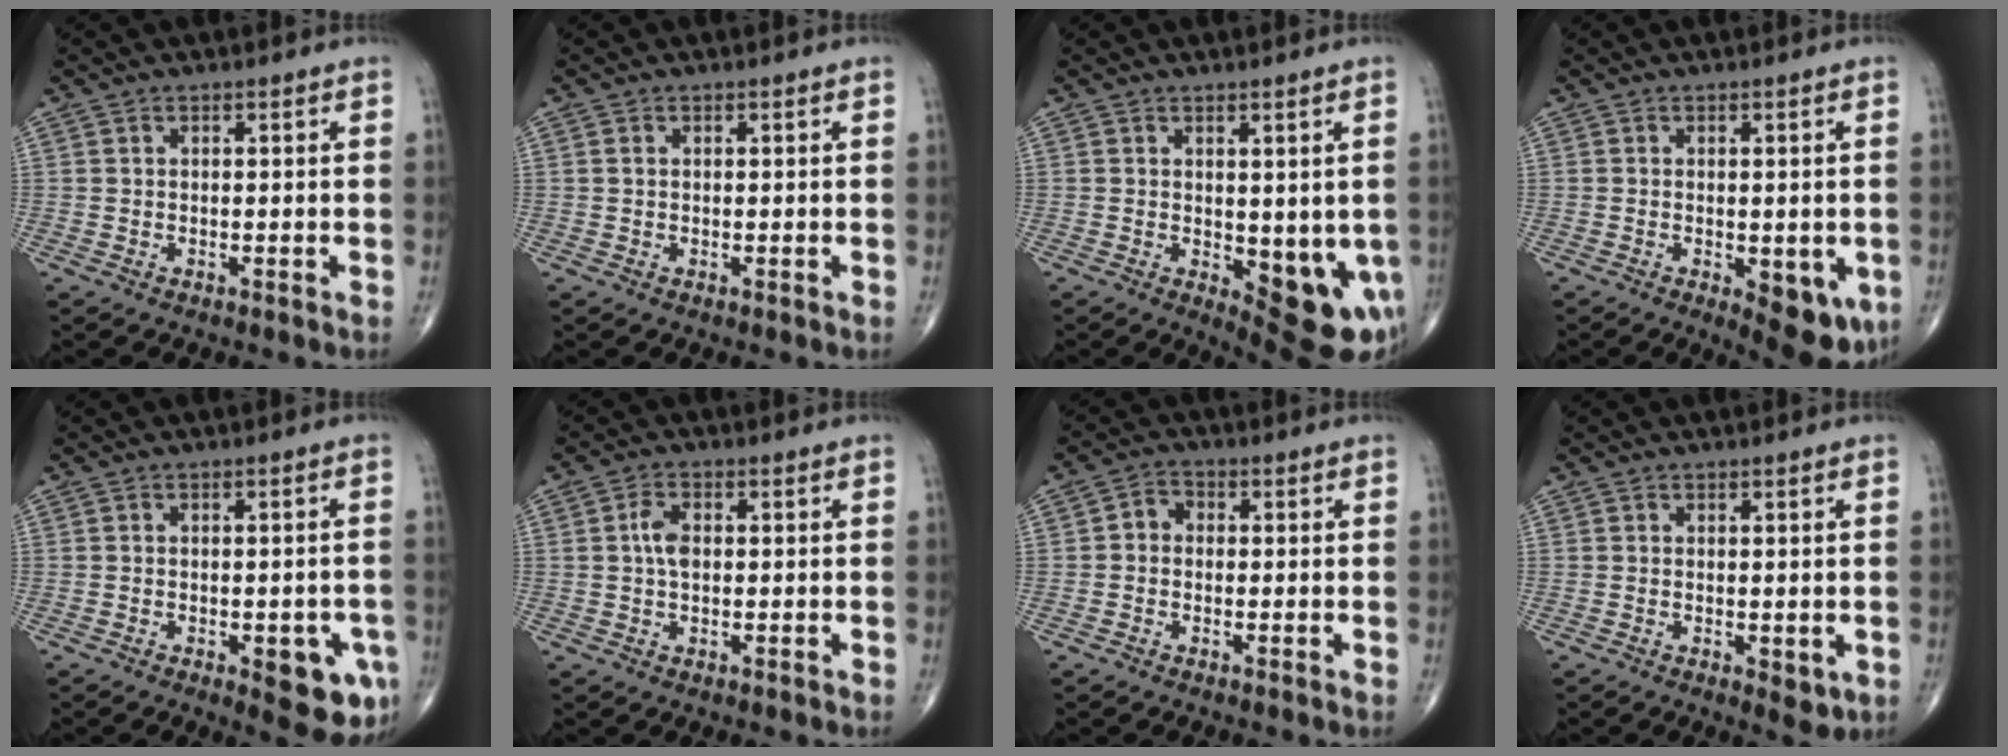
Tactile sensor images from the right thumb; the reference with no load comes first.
{"total": 0.5, "force": [0.1, 0.4, 0.3], "torque": [-0.007, 0.001, 0.002]}
{"total": 11.5, "force": [-2.6, 4.8, 10.2], "torque": [-0.094, -0.017, -0.017]}
{"total": 8.9, "force": [-2.7, 3.8, 7.7], "torque": [-0.074, -0.007, -0.025]}
{"total": 9.2, "force": [-3.4, 3.5, 7.8], "torque": [-0.072, 0.003, -0.033]}
{"total": 3.5, "force": [0.3, 2.1, 2.8], "torque": [-0.055, 0.004, 0.001]}
{"total": 3.1, "force": [-0.2, 2.6, 1.7], "torque": [-0.014, 0.013, -0.015]}
{"total": 3.0, "force": [-0.5, 1.4, 2.6], "torque": [-0.023, -0.007, -0.001]}